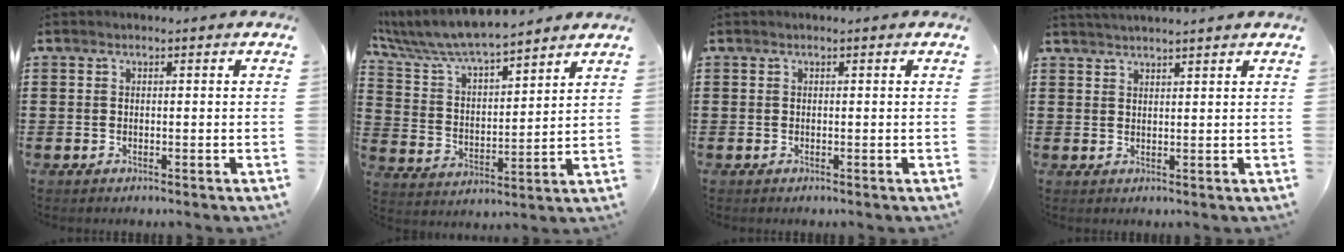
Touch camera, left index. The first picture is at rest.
{"total": 7.4, "force": [6.9, 0.7, 2.5], "torque": [-0.079, -0.040, 0.119]}
{"total": 0.0}
{"total": 1.9, "force": [1.8, -0.3, 0.3], "torque": [-0.008, 0.000, 0.036]}